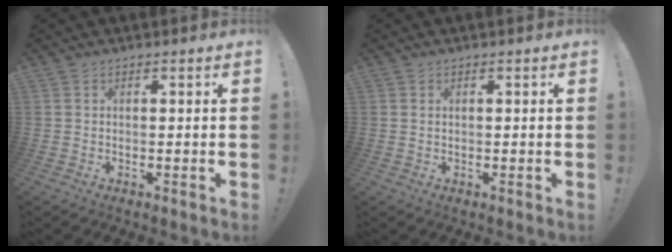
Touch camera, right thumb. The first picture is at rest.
{"total": 0.5, "force": [0.5, 0.0, 0.2], "torque": [-0.006, 0.002, 0.008]}